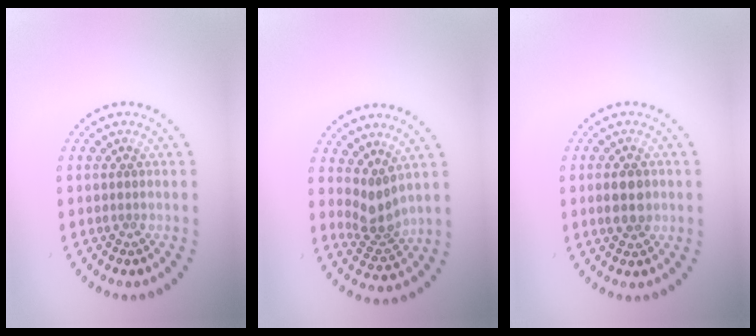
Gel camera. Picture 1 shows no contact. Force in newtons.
{"total": 2.7, "press": 2.0, "slide": 1.8}
{"total": 2.9, "press": 2.9, "slide": 0.1}